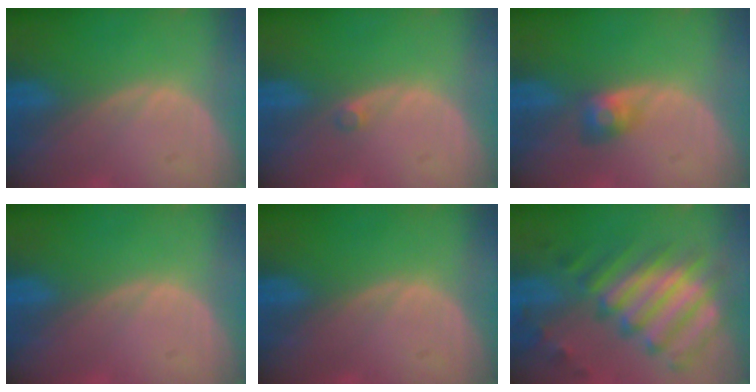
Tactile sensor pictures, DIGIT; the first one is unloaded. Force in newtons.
{"total": 1.0, "press": 0.9, "slide": 0.5}
{"total": 2.8, "press": 2.6, "slide": 1.1}
{"total": 0.0}
{"total": 0.0}
{"total": 11.9, "press": 10.3, "slide": 5.9}